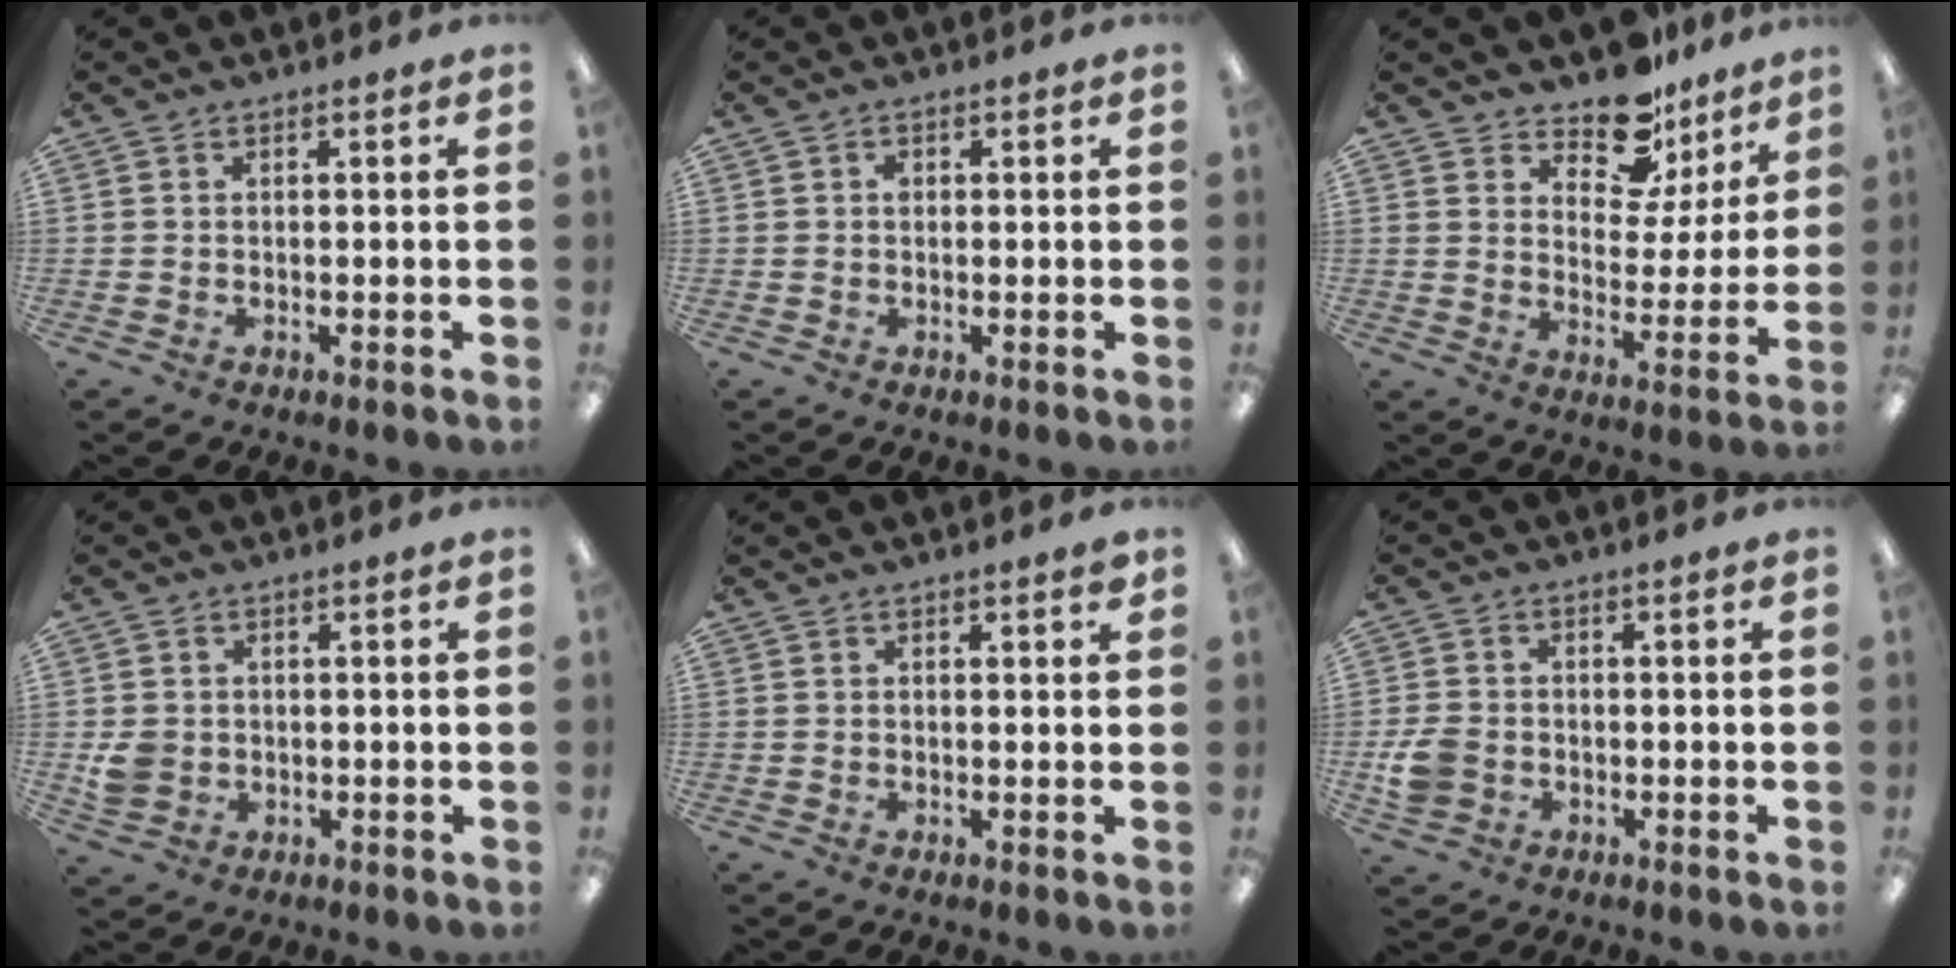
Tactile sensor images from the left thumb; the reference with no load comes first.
{"total": 1.3, "force": [0.3, 1.0, 0.8], "torque": [-0.017, 0.006, 0.004]}
{"total": 13.6, "force": [10.9, 6.3, 5.0], "torque": [-0.082, -0.077, 0.197]}
{"total": 4.2, "force": [0.1, 3.8, 1.7], "torque": [-0.024, 0.007, 0.006]}
{"total": 1.3, "force": [0.9, 0.4, 0.8], "torque": [-0.008, -0.001, 0.013]}
{"total": 6.0, "force": [-1.4, 4.9, 3.1], "torque": [-0.056, 0.009, -0.024]}